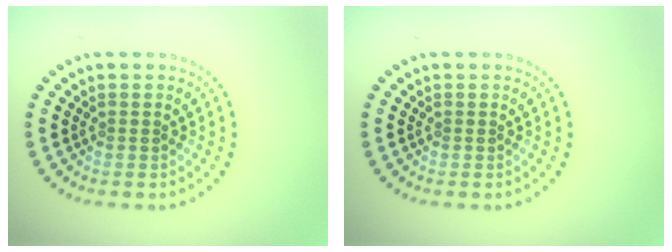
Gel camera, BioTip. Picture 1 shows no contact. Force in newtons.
{"total": 0.0}